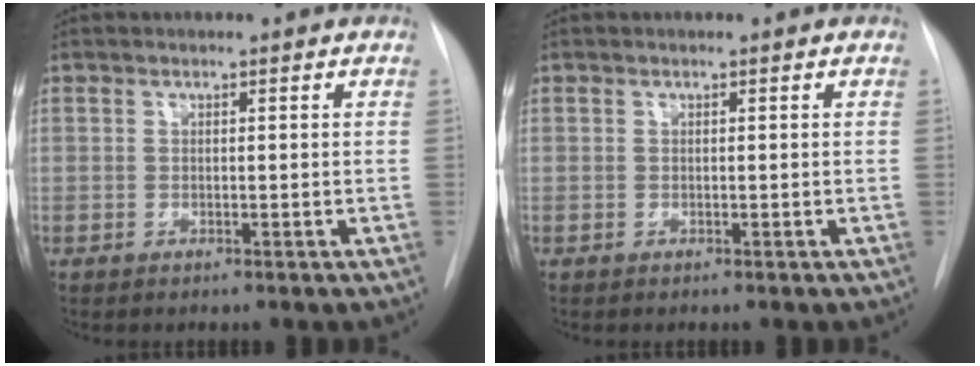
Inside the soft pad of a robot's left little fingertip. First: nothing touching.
{"total": 0.0}